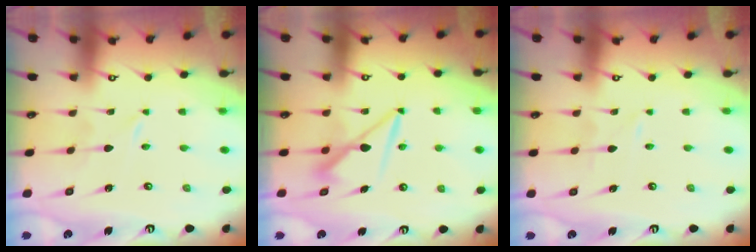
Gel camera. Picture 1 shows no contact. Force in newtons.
{"total": 7.9, "press": 7.9, "slide": 0.5}
{"total": 0.9, "press": 0.9, "slide": 0.1}